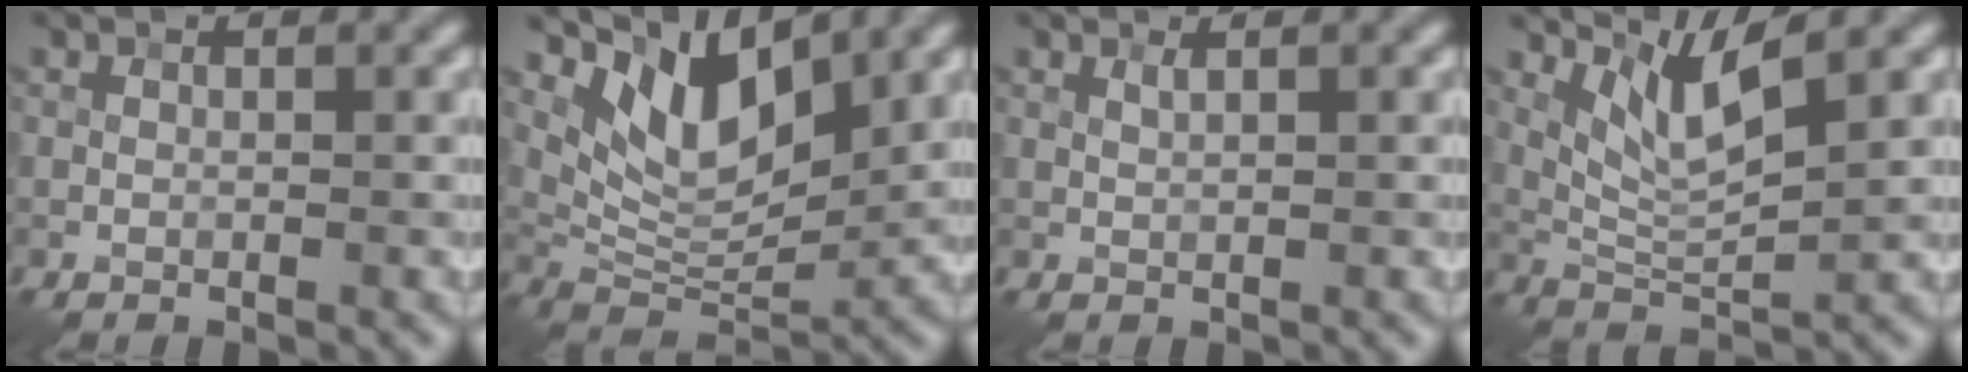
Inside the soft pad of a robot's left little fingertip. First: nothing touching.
{"total": 7.1, "force": [4.3, 3.1, 4.8], "torque": [-0.087, -0.010, 0.079]}
{"total": 0.6, "force": [0.4, 0.1, 0.4], "torque": [-0.010, 0.000, 0.009]}
{"total": 4.4, "force": [2.5, 0.9, 3.5], "torque": [-0.081, -0.009, 0.056]}